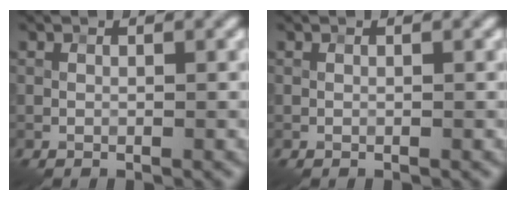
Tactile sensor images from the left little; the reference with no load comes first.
{"total": 0.0}